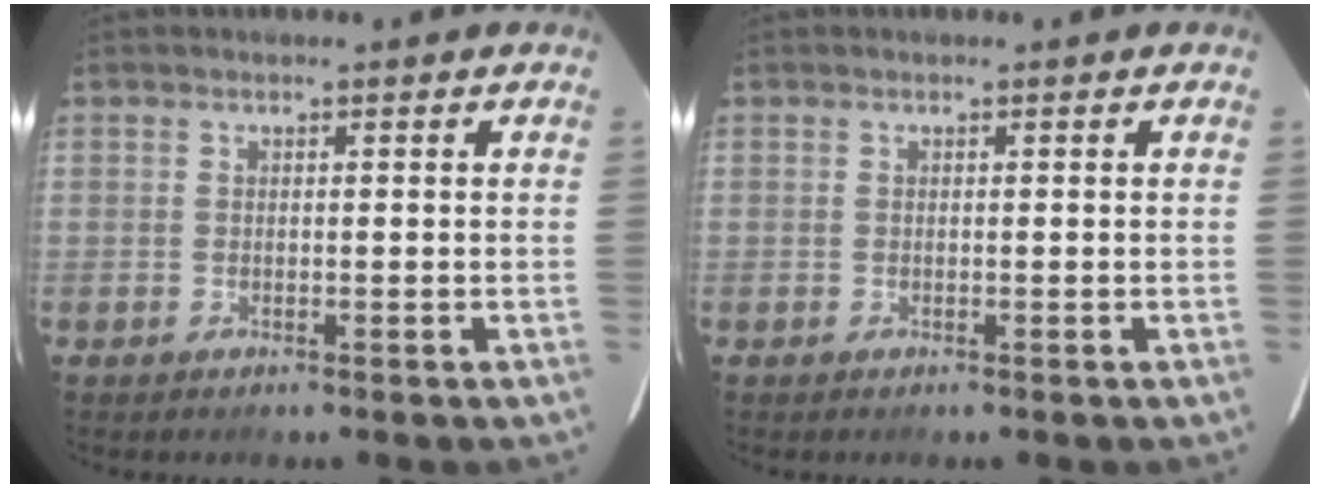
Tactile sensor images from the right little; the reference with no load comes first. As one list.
[{"total": 0.0}]